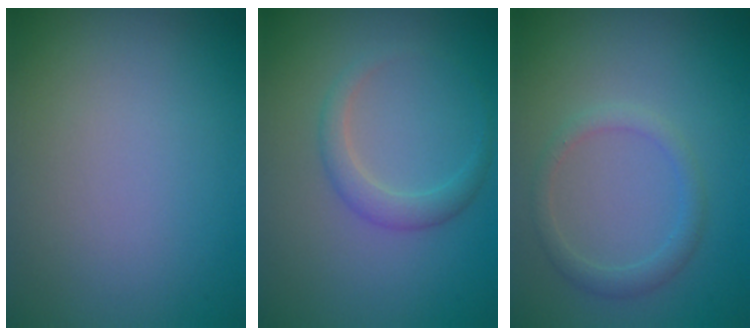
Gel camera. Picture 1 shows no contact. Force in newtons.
{"total": 1.9, "press": 1.9, "slide": 0.1}
{"total": 1.8, "press": 1.8, "slide": 0.2}